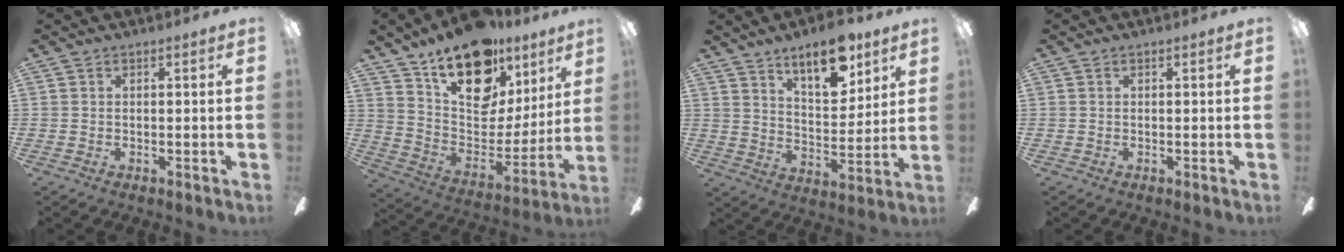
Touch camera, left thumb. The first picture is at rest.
{"total": 20.7, "force": [14.3, 11.0, 10.3], "torque": [-0.160, -0.092, 0.257]}
{"total": 13.4, "force": [9.5, 5.4, 7.9], "torque": [-0.109, -0.046, 0.162]}
{"total": 0.0}